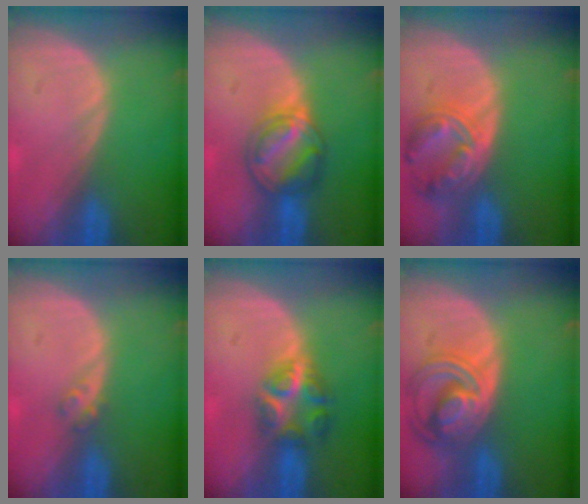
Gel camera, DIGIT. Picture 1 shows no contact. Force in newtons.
{"total": 6.2, "press": 6.1, "slide": 1.3}
{"total": 8.0, "press": 7.0, "slide": 3.9}
{"total": 1.6, "press": 1.4, "slide": 0.8}
{"total": 5.8, "press": 5.6, "slide": 1.5}
{"total": 8.5, "press": 7.4, "slide": 4.3}